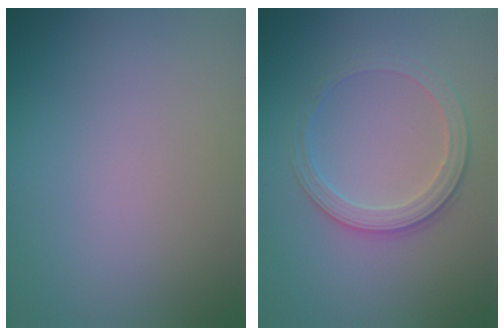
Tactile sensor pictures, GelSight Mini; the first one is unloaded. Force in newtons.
{"total": 2.8, "press": 2.6, "slide": 0.9}